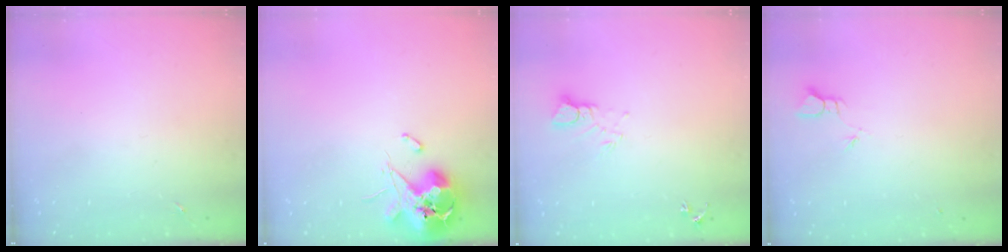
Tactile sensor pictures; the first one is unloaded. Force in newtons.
{"total": 12.4, "press": 12.3, "slide": 1.9}
{"total": 4.7, "press": 4.7, "slide": 0.3}
{"total": 1.9, "press": 1.9, "slide": 0.1}